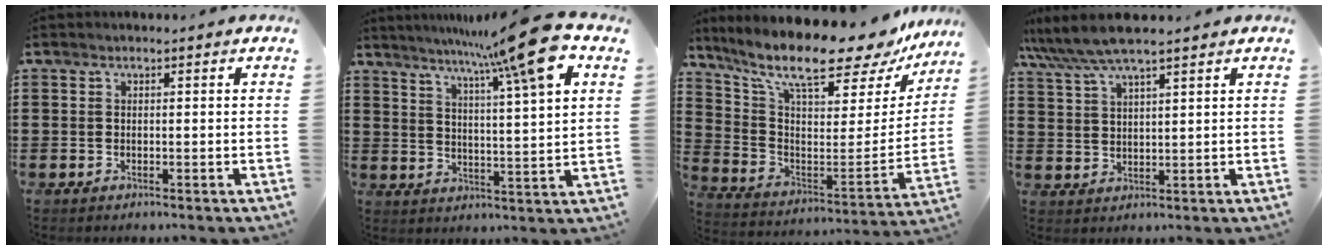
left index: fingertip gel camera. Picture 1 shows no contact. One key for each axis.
{"total": 12.2, "fx": 8.5, "fy": -0.3, "fz": 8.7, "tx": -0.149, "ty": -0.044, "tz": 0.128}
{"total": 13.0, "fx": 10.5, "fy": 2.7, "fz": 7.2, "tx": -0.161, "ty": -0.078, "tz": 0.174}
{"total": 6.1, "fx": 5.1, "fy": 0.6, "fz": 3.3, "tx": -0.077, "ty": -0.011, "tz": 0.091}